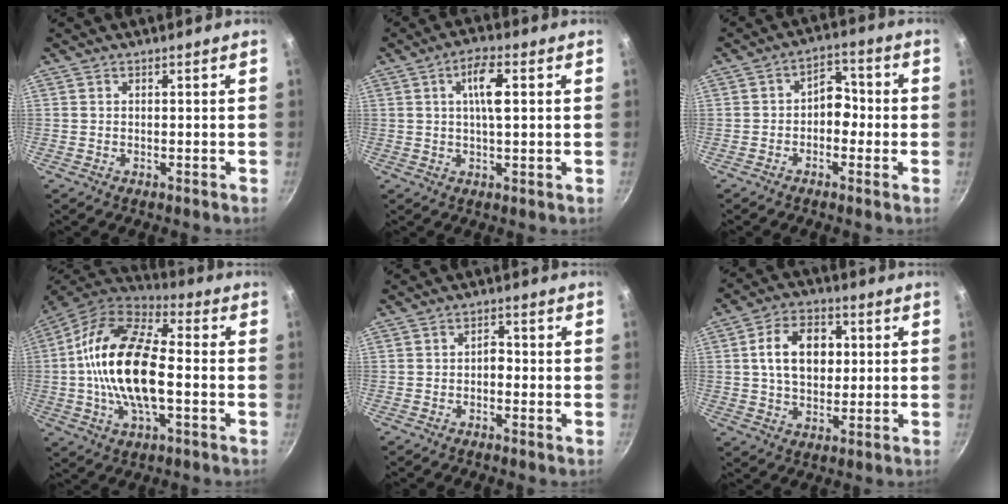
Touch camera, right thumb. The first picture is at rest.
{"total": 6.5, "force": [1.5, 2.0, 6.0], "torque": [-0.104, 0.007, 0.024]}
{"total": 5.6, "force": [-1.0, 4.0, 3.8], "torque": [-0.017, 0.023, -0.027]}
{"total": 20.3, "force": [-1.2, 9.8, 17.8], "torque": [-0.321, 0.034, -0.039]}
{"total": 2.3, "force": [-0.6, 1.4, 1.7], "torque": [-0.023, 0.011, -0.013]}
{"total": 12.0, "force": [1.9, 8.3, 8.4], "torque": [-0.115, 0.010, 0.025]}